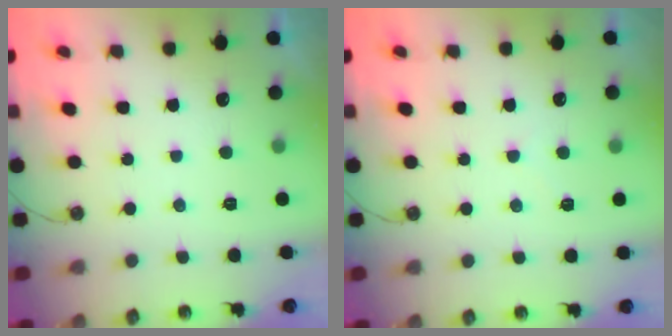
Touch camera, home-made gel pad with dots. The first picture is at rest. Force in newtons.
{"total": 3.4, "press": 3.3, "slide": 0.5}